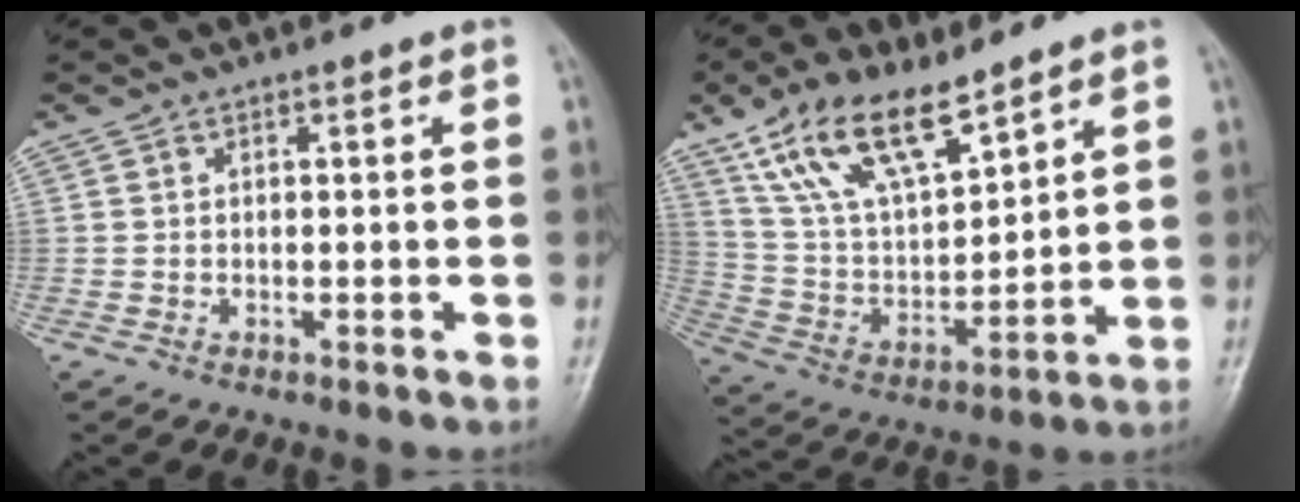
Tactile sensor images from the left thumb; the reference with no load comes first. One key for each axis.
{"total": 16.5, "fx": 11.0, "fy": 6.6, "fz": 10.4, "tx": -0.164, "ty": -0.044, "tz": 0.221}